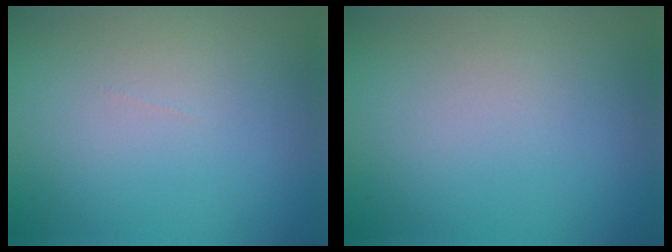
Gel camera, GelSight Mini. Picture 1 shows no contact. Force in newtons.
{"total": 0.0}